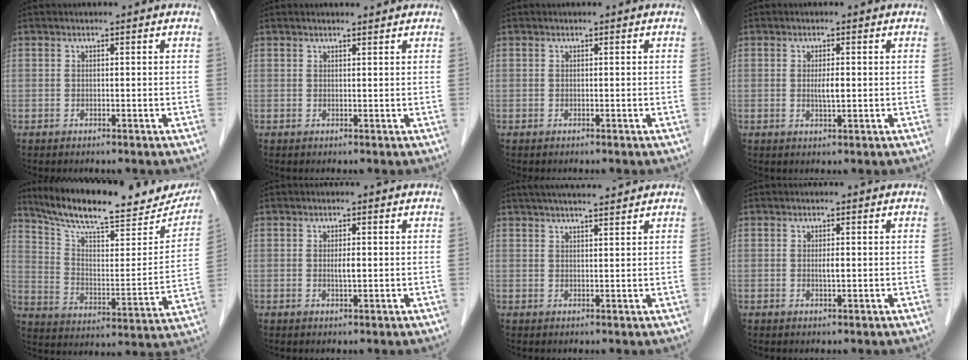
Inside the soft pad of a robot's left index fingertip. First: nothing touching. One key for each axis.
{"total": 2.1, "fx": 2.0, "fy": 0.0, "fz": 0.6, "tx": -0.011, "ty": 0.008, "tz": 0.028}
{"total": 0.0}
{"total": 2.1, "fx": 0.1, "fy": 0.4, "fz": 2.1, "tx": -0.040, "ty": -0.001, "tz": 0.003}
{"total": 24.0, "fx": 20.8, "fy": 5.5, "fz": 10.6, "tx": -0.162, "ty": -0.019, "tz": 0.293}
{"total": 1.4, "fx": 0.1, "fy": 0.2, "fz": 1.4, "tx": -0.027, "ty": -0.001, "tz": 0.002}
{"total": 9.0, "fx": 7.9, "fy": 0.6, "fz": 4.3, "tx": -0.068, "ty": 0.029, "tz": 0.113}
{"total": 1.2, "fx": 0.1, "fy": 0.2, "fz": 1.1, "tx": -0.022, "ty": -0.001, "tz": 0.002}